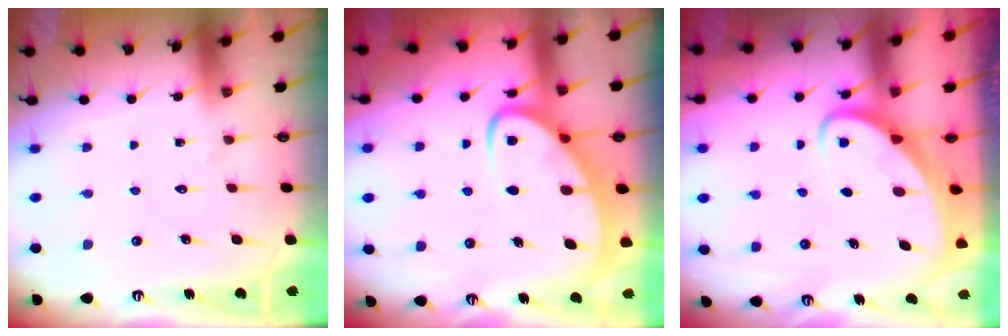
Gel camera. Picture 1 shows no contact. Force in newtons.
{"total": 7.4, "press": 7.4, "slide": 0.9}
{"total": 2.8, "press": 2.8, "slide": 0.3}